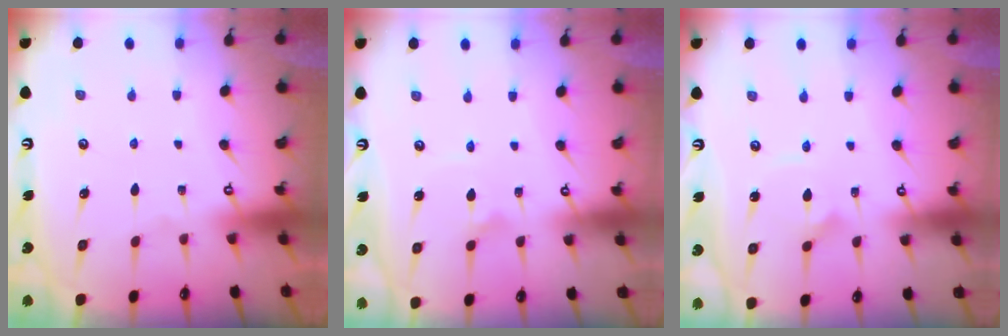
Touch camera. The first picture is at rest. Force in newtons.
{"total": 1.3, "press": 1.3, "slide": 0.2}
{"total": 2.2, "press": 2.2, "slide": 0.1}